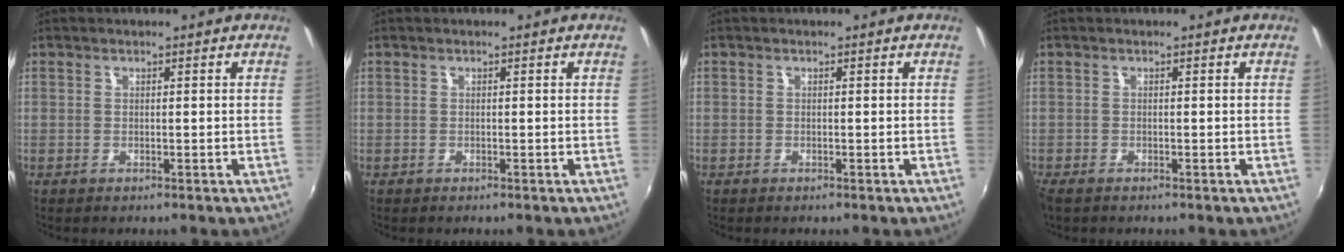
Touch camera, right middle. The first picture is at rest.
{"total": 1.8, "force": [-1.4, 1.2, -0.2], "torque": [0.000, 0.003, -0.026]}
{"total": 0.6, "force": [-0.4, 0.4, 0.0], "torque": [-0.001, 0.000, -0.007]}
{"total": 1.5, "force": [-1.2, 0.7, 0.7], "torque": [-0.016, -0.008, -0.021]}